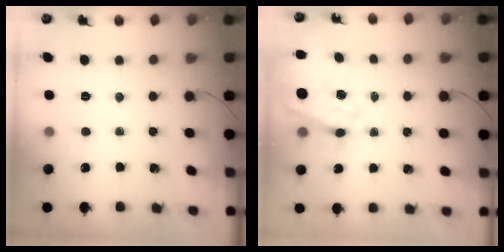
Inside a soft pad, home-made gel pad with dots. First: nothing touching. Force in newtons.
{"total": 16.3, "press": 15.9, "slide": 3.6}